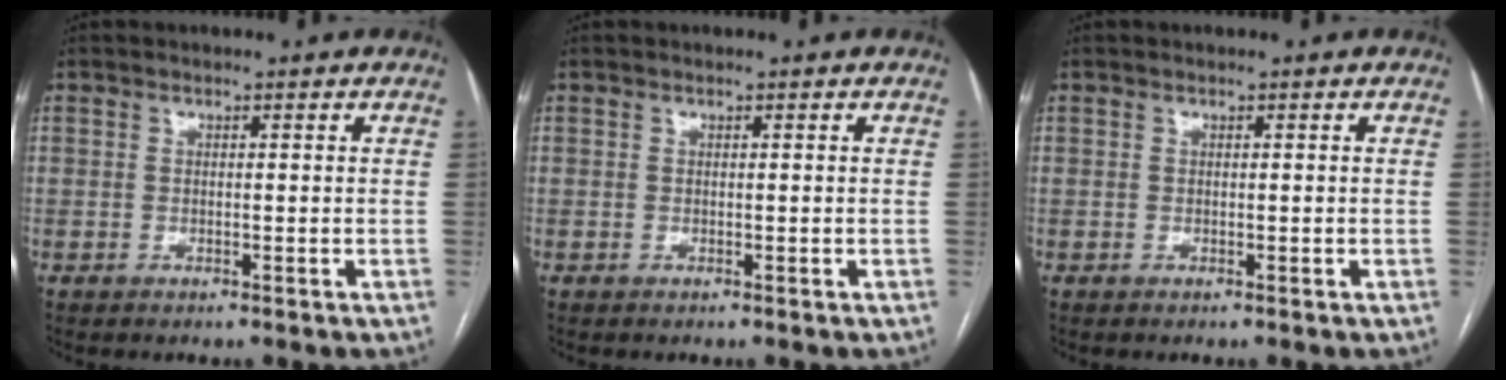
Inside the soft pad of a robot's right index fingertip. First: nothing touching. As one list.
[{"total": 0.0}, {"total": 0.0}]